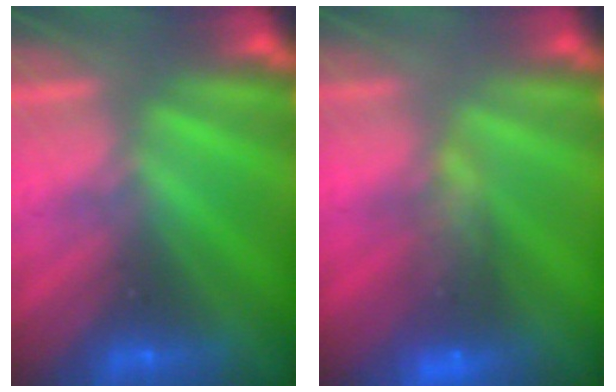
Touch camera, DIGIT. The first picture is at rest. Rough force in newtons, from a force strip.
{"total": 7.8}